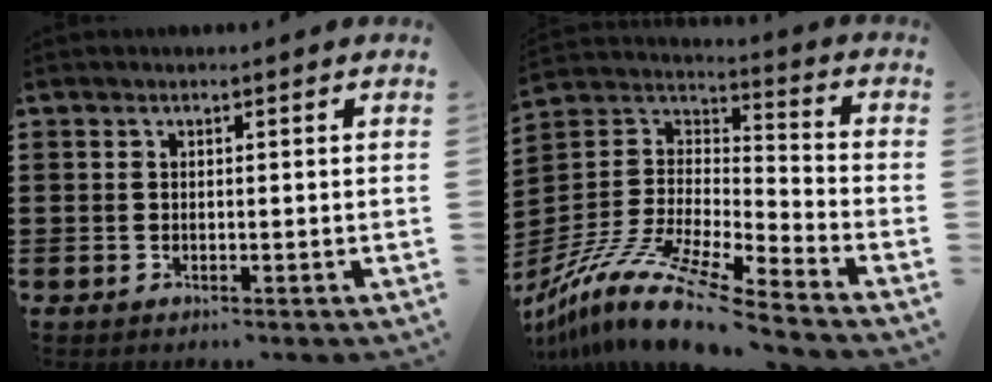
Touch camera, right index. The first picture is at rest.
{"total": 12.9, "force": [-10.3, 1.7, 7.5], "torque": [-0.167, 0.008, -0.207]}